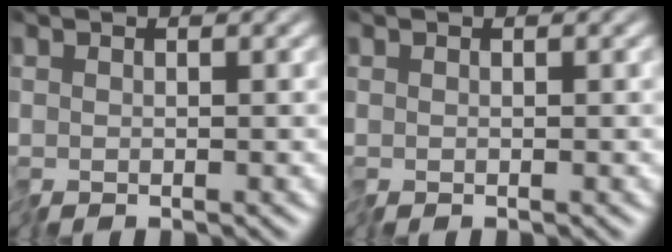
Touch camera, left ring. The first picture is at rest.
{"total": 0.0}